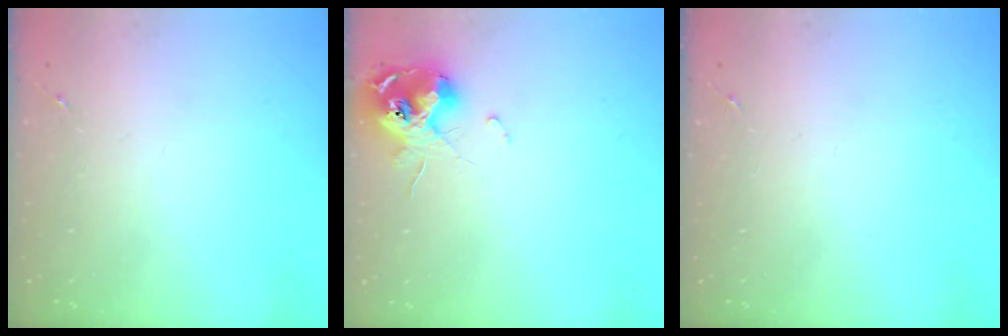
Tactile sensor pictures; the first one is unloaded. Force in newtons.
{"total": 12.0, "press": 11.9, "slide": 1.4}
{"total": 0.0}